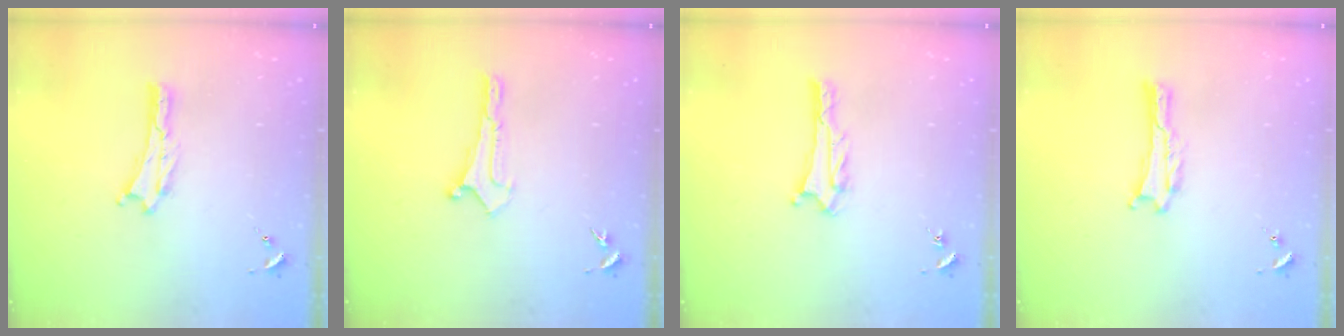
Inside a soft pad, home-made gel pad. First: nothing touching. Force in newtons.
{"total": 0.0}
{"total": 2.7, "press": 2.7, "slide": 0.2}
{"total": 0.0}